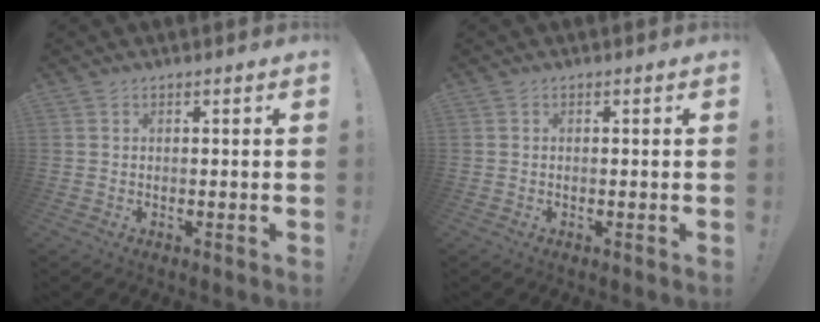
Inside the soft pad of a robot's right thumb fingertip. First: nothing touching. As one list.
[{"total": 0.0}]